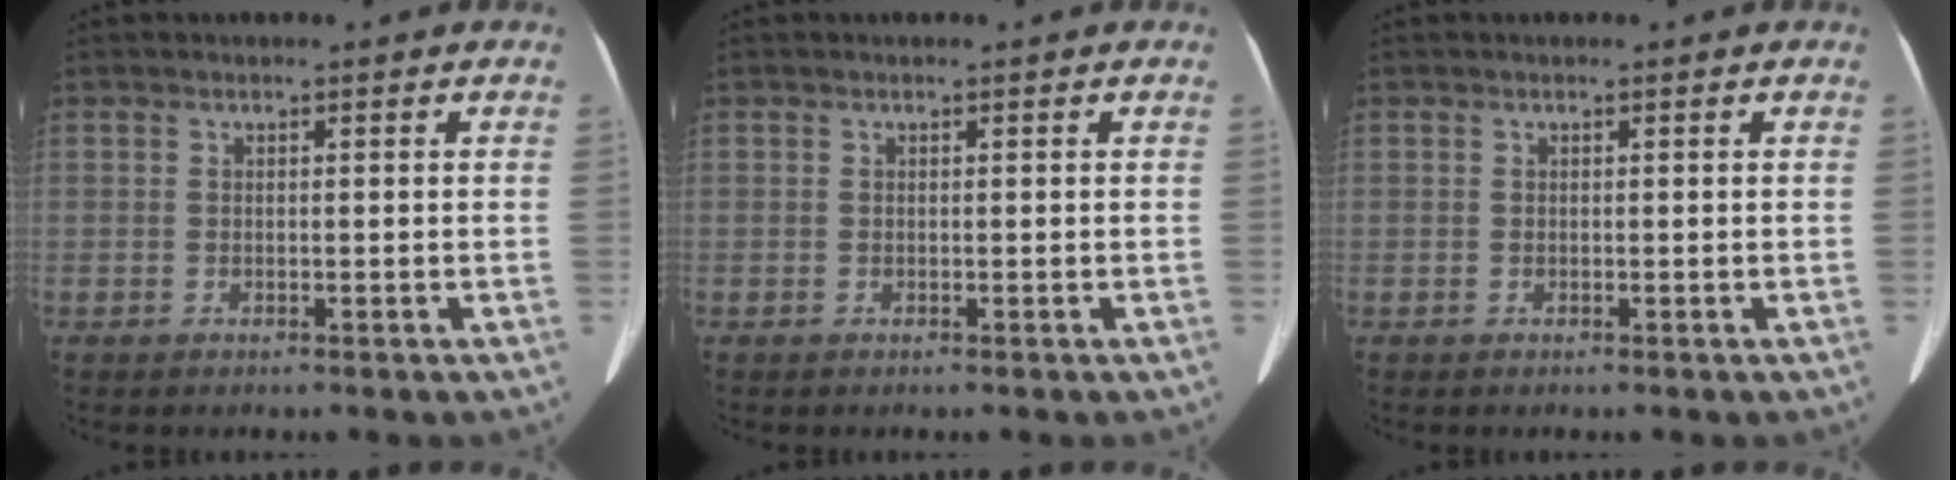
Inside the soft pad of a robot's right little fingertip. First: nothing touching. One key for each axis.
{"total": 0.0}
{"total": 0.0}